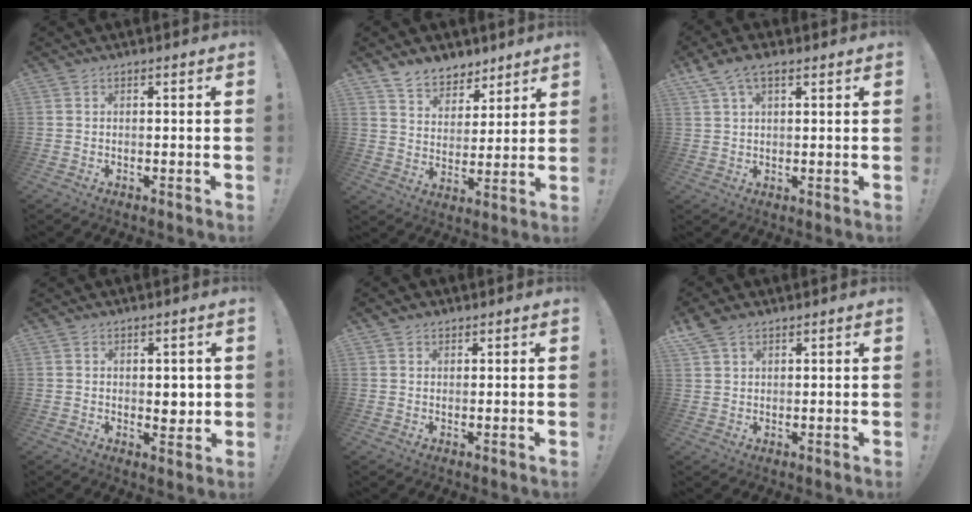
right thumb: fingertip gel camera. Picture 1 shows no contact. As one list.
[{"total": 9.1, "force": [7.3, 5.2, 1.6], "torque": [-0.031, -0.055, 0.144]}, {"total": 6.3, "force": [3.6, 2.9, 4.2], "torque": [-0.078, -0.002, 0.071]}, {"total": 3.6, "force": [0.6, 2.5, 2.5], "torque": [-0.029, -0.006, 0.009]}, {"total": 2.4, "force": [1.5, 1.7, 0.6], "torque": [-0.001, -0.007, 0.027]}, {"total": 4.8, "force": [3.4, 2.7, 2.1], "torque": [-0.039, -0.011, 0.066]}]